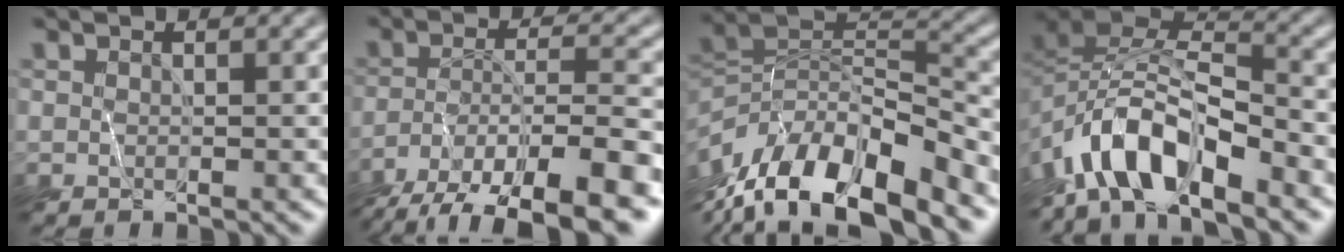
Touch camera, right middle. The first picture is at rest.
{"total": 10.1, "force": [-7.7, 2.5, 6.0], "torque": [-0.099, -0.001, -0.127]}
{"total": 12.9, "force": [-9.0, 4.5, 8.2], "torque": [-0.166, 0.007, -0.157]}
{"total": 8.2, "force": [-5.8, 2.6, 5.2], "torque": [-0.084, 0.010, -0.120]}